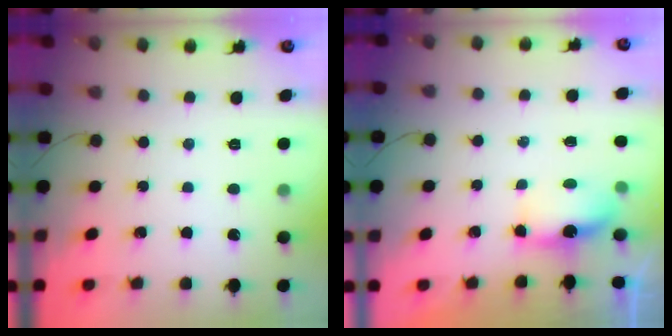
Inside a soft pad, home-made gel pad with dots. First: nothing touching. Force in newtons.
{"total": 5.2, "press": 5.1, "slide": 0.5}